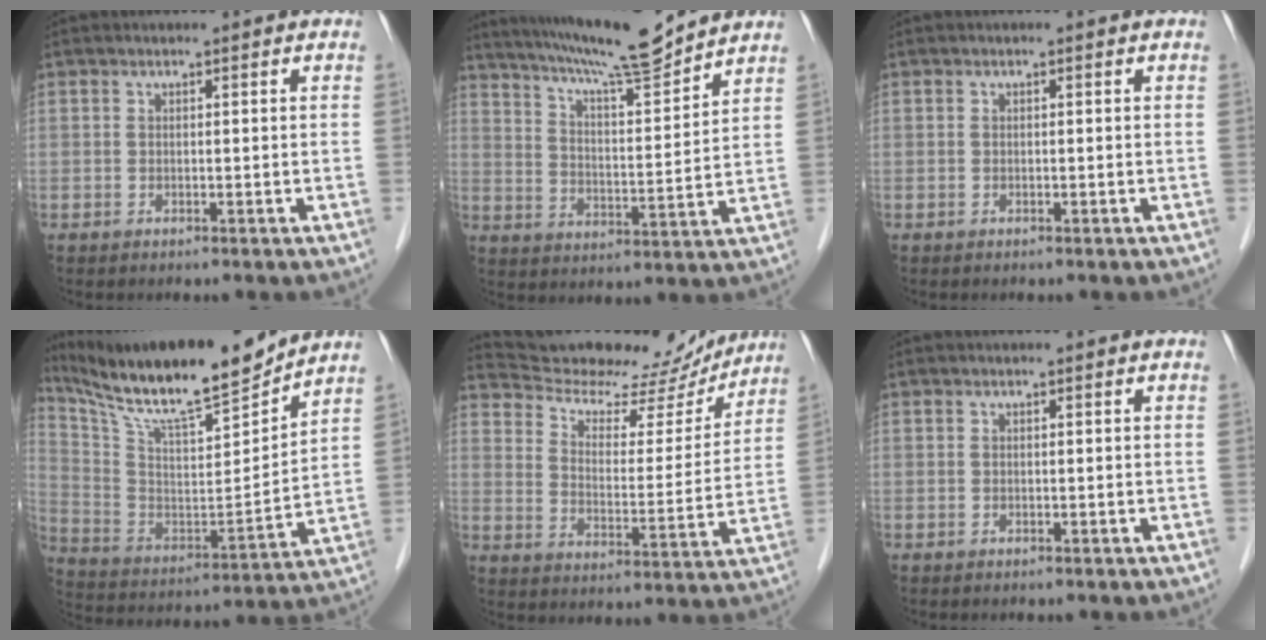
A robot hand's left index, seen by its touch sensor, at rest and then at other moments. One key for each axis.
{"total": 14.3, "fx": 12.9, "fy": 0.2, "fz": 6.2, "tx": -0.113, "ty": 0.002, "tz": 0.208}
{"total": 0.0}
{"total": 19.8, "fx": 17.2, "fy": 1.5, "fz": 9.7, "tx": -0.184, "ty": -0.009, "tz": 0.299}
{"total": 19.4, "fx": 18.4, "fy": 4.4, "fz": 4.2, "tx": -0.065, "ty": -0.013, "tz": 0.261}
{"total": 0.0}